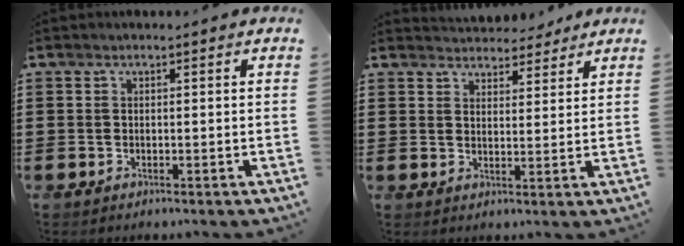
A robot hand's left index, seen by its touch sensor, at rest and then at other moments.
{"total": 4.1, "force": [3.9, 1.2, 0.1], "torque": [-0.007, -0.012, 0.073]}